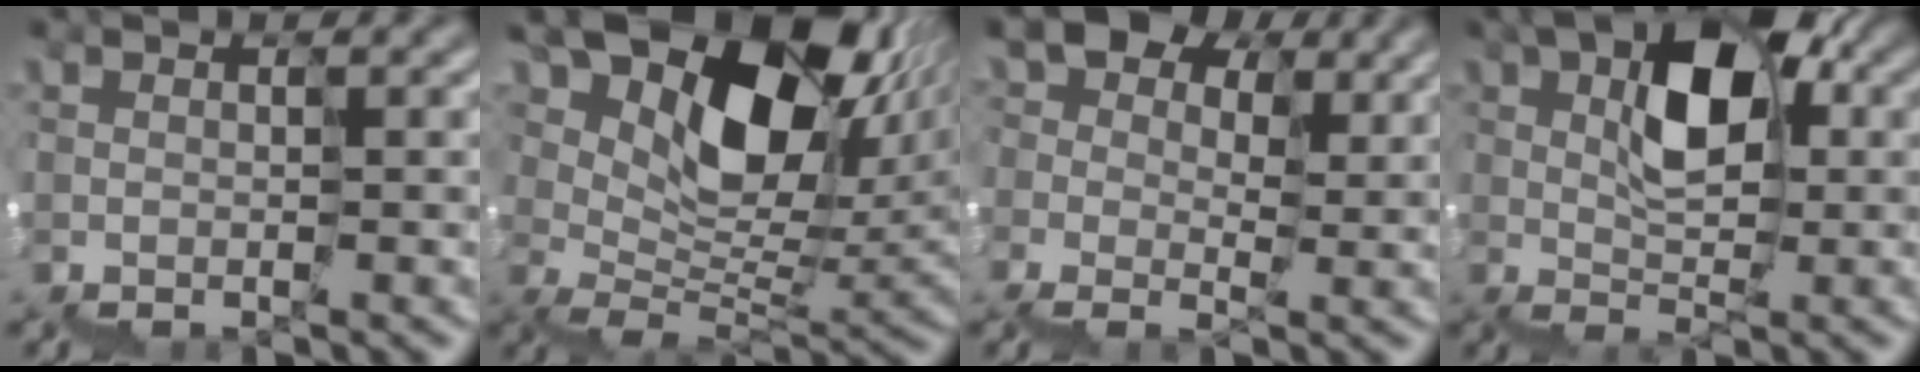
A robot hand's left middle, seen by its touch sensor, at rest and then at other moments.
{"total": 12.3, "force": [7.7, 6.8, 6.8], "torque": [-0.109, 0.022, 0.140]}
{"total": 6.5, "force": [3.8, 4.3, 3.0], "torque": [-0.041, 0.031, 0.045]}
{"total": 6.3, "force": [2.5, 3.1, 4.8], "torque": [-0.080, 0.034, 0.034]}